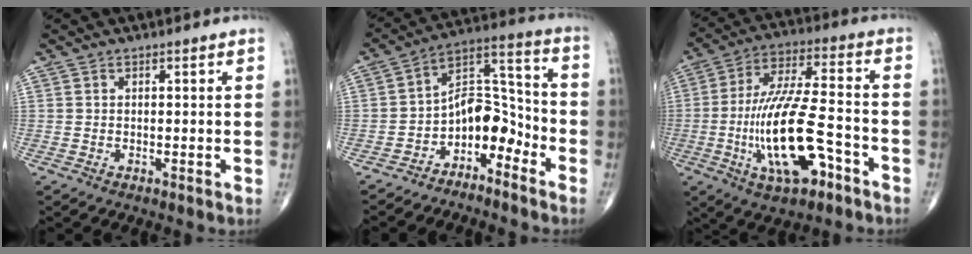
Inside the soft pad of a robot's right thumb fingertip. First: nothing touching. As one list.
[{"total": 9.7, "force": [-5.5, 5.8, 5.4], "torque": [-0.049, 0.097, -0.103]}, {"total": 18.7, "force": [-6.1, 6.6, 16.4], "torque": [-0.313, 0.034, -0.098]}]